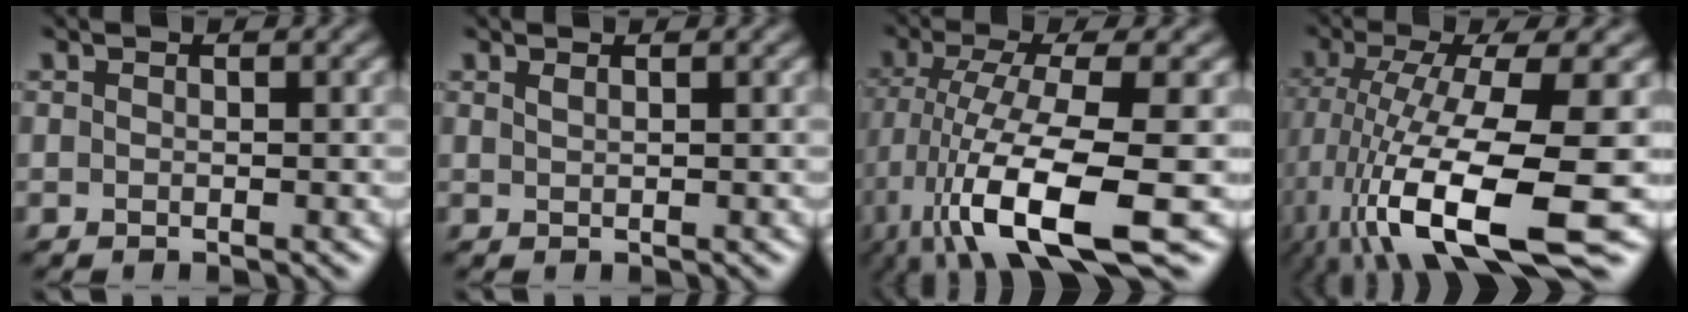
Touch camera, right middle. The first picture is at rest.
{"total": 0.7, "force": [0.5, 0.2, 0.5], "torque": [-0.004, 0.002, 0.008]}
{"total": 11.3, "force": [-4.7, 2.8, 9.9], "torque": [-0.192, -0.012, -0.086]}
{"total": 13.9, "force": [-4.9, 3.9, 12.4], "torque": [-0.241, -0.020, -0.078]}